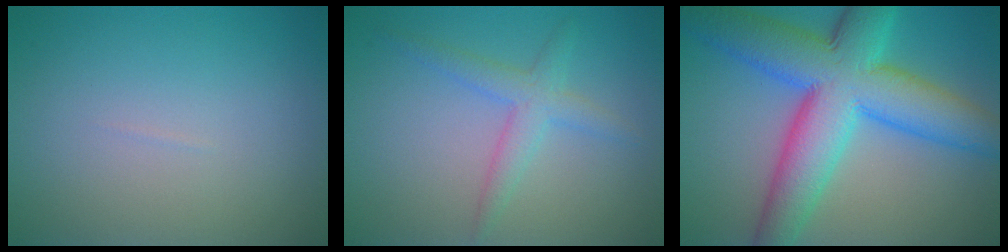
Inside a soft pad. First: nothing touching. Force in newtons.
{"total": 2.7, "press": 2.7, "slide": 0.0}
{"total": 11.9, "press": 11.9, "slide": 0.3}